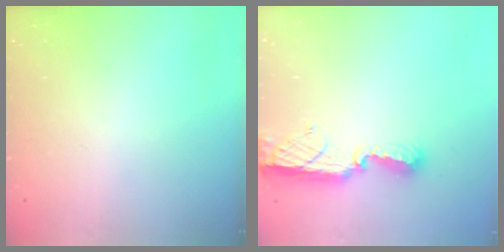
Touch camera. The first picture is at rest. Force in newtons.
{"total": 11.4, "press": 10.2, "slide": 4.9}